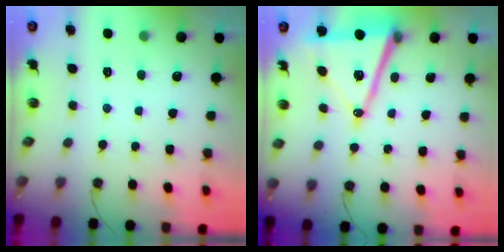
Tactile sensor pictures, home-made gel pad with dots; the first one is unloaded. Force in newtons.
{"total": 15.1, "press": 14.6, "slide": 3.7}